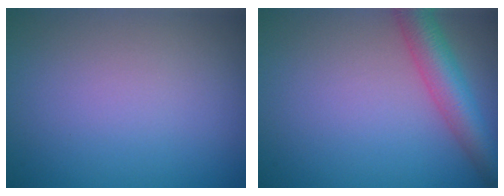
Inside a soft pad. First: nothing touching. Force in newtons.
{"total": 4.8, "press": 4.8, "slide": 0.1}